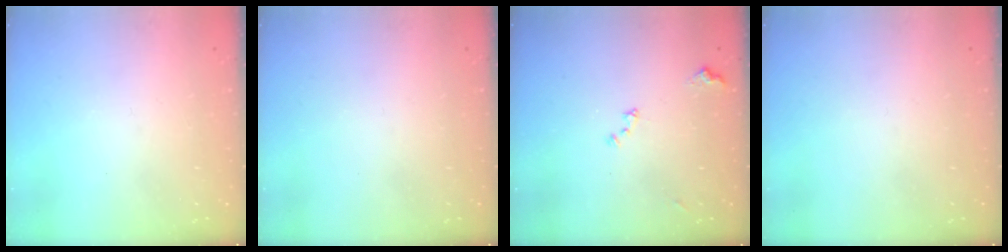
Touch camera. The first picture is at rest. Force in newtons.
{"total": 0.0}
{"total": 8.7, "press": 8.6, "slide": 1.1}
{"total": 0.0}